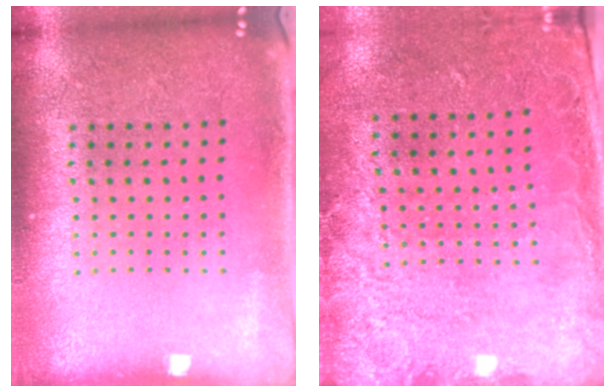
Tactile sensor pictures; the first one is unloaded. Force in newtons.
{"total": 2.7, "press": 2.0, "slide": 1.8}